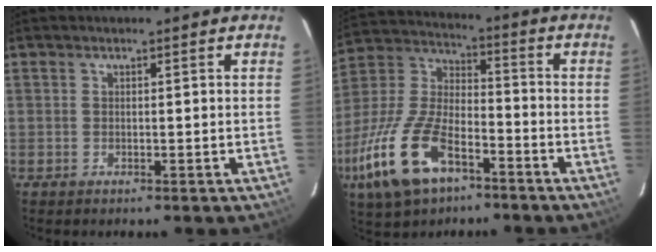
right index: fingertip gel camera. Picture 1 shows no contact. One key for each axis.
{"total": 19.9, "fx": -10.4, "fy": 9.5, "fz": 14.0, "tx": -0.316, "ty": -0.017, "tz": -0.195}